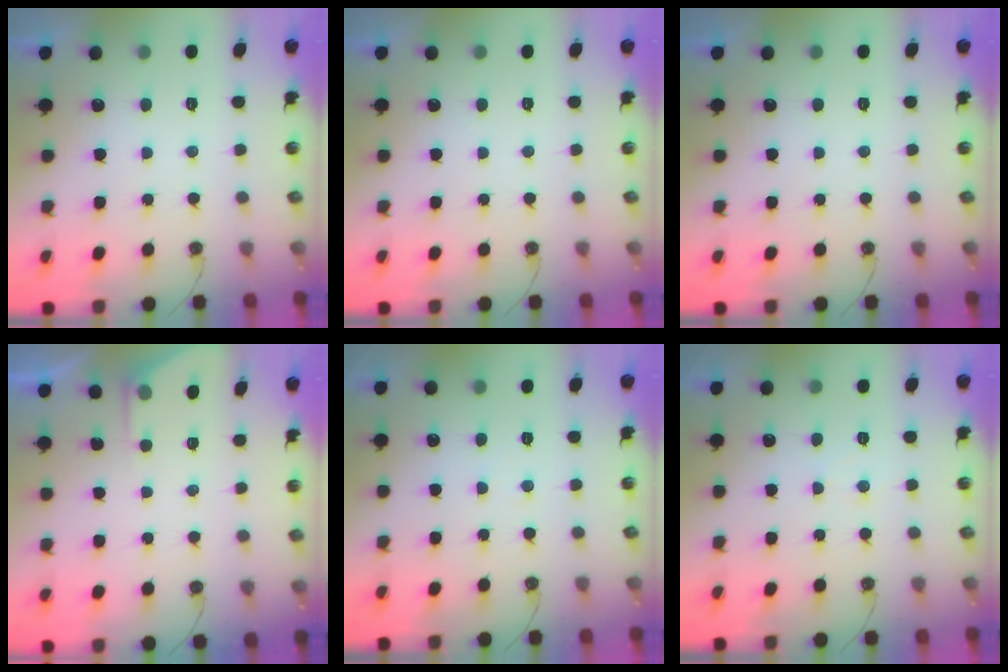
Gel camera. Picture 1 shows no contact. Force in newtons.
{"total": 0.0}
{"total": 0.0}
{"total": 3.0, "press": 2.9, "slide": 0.4}
{"total": 2.4, "press": 2.4, "slide": 0.4}
{"total": 4.8, "press": 4.8, "slide": 0.3}